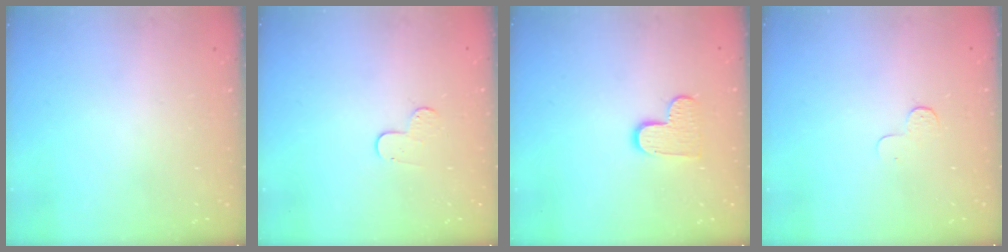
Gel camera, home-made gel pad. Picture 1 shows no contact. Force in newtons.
{"total": 5.5, "press": 5.5, "slide": 0.6}
{"total": 8.2, "press": 8.1, "slide": 0.2}
{"total": 3.9, "press": 3.9, "slide": 0.4}